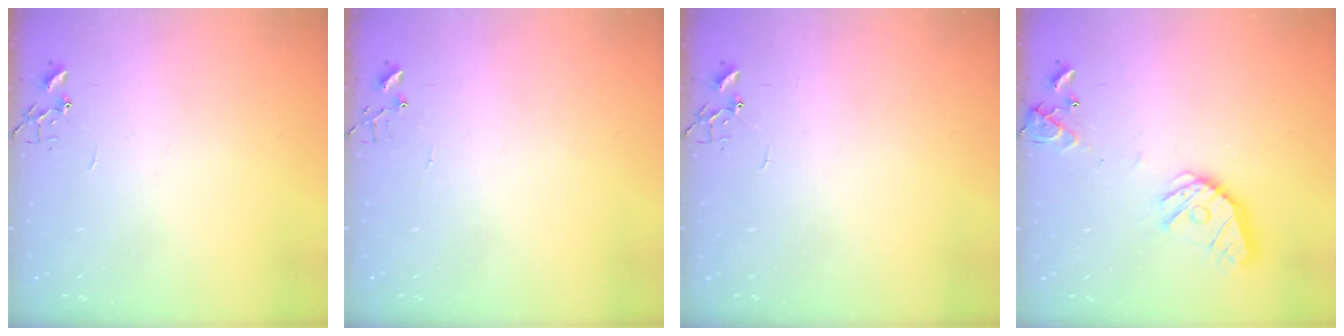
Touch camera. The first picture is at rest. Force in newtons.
{"total": 3.9, "press": 3.9, "slide": 0.4}
{"total": 0.0}
{"total": 15.8, "press": 15.5, "slide": 2.5}